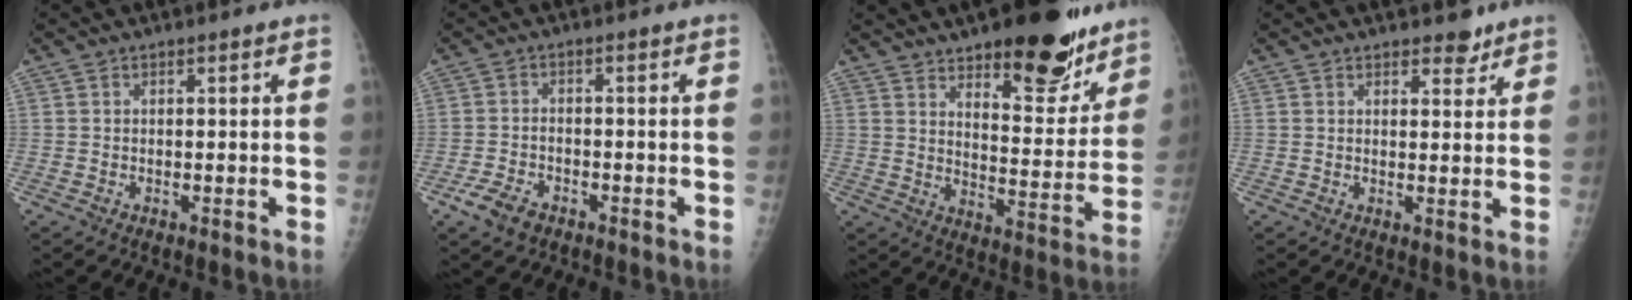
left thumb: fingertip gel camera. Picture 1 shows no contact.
{"total": 4.8, "force": [-2.9, 2.7, 2.6], "torque": [-0.056, 0.009, -0.051]}
{"total": 18.7, "force": [12.9, 7.0, 11.6], "torque": [-0.108, -0.085, 0.188]}
{"total": 3.3, "force": [2.6, 1.6, 1.3], "torque": [0.003, -0.016, 0.036]}